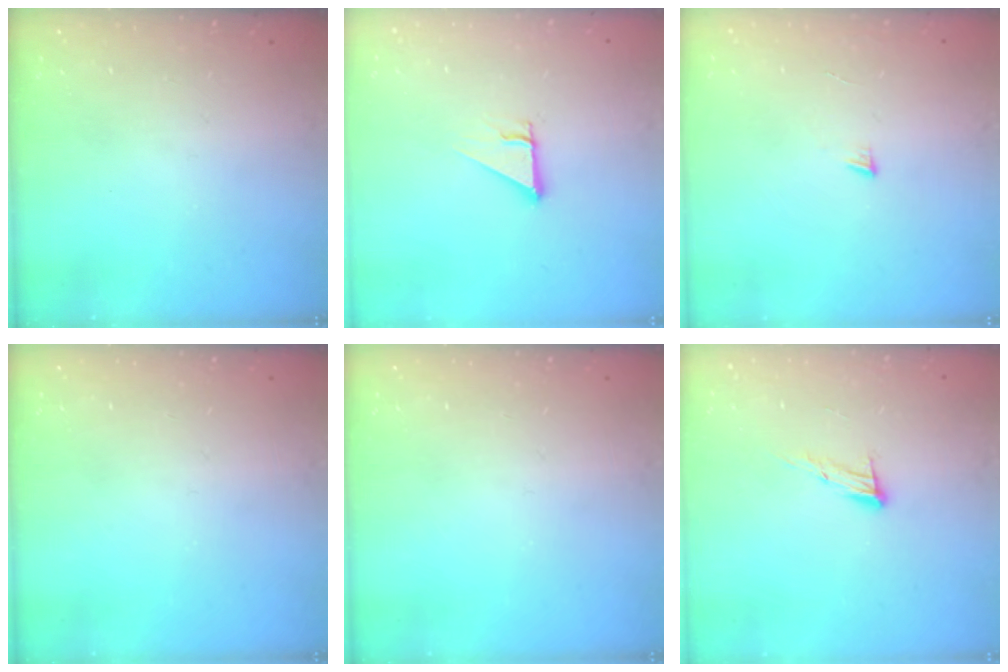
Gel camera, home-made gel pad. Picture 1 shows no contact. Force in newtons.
{"total": 2.5, "press": 2.5, "slide": 0.2}
{"total": 3.0, "press": 3.0, "slide": 0.3}
{"total": 0.0}
{"total": 0.0}
{"total": 8.3, "press": 8.2, "slide": 1.3}